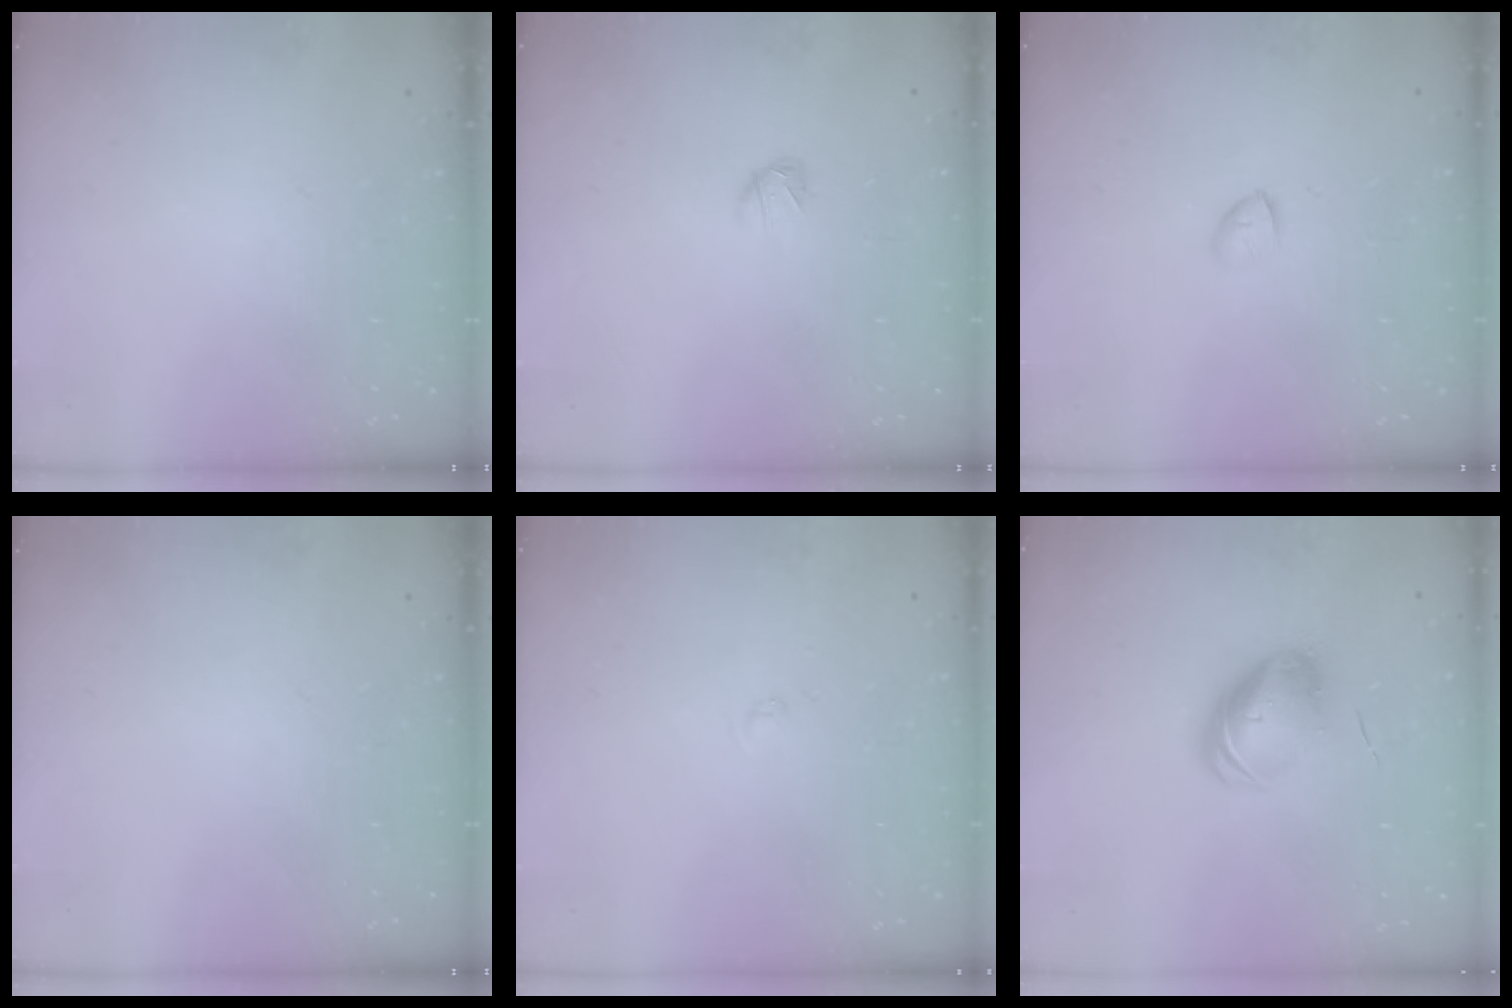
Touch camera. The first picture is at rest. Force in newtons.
{"total": 2.6, "press": 2.5, "slide": 0.6}
{"total": 1.7, "press": 1.6, "slide": 0.6}
{"total": 0.0}
{"total": 1.9, "press": 1.9, "slide": 0.3}
{"total": 9.1, "press": 8.9, "slide": 1.9}